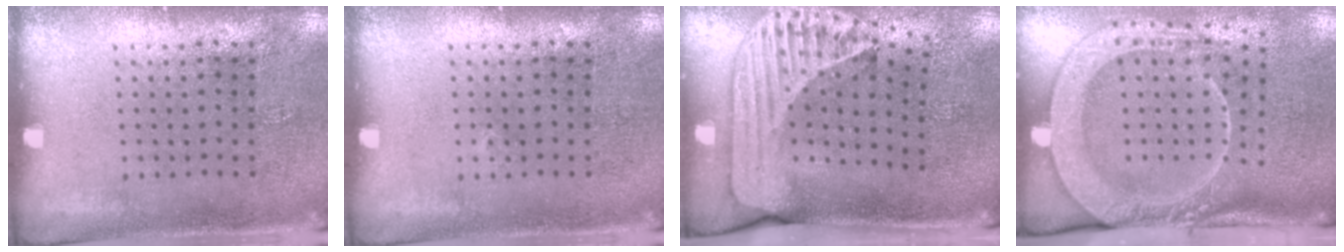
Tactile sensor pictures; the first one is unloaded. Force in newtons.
{"total": 0.0}
{"total": 2.6, "press": 1.8, "slide": 1.8}
{"total": 2.8, "press": 2.1, "slide": 1.9}